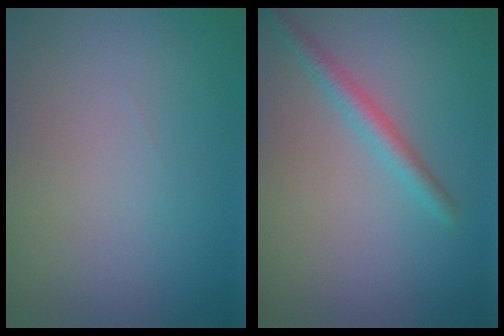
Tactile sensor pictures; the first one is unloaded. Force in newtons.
{"total": 2.2, "press": 2.2, "slide": 0.0}